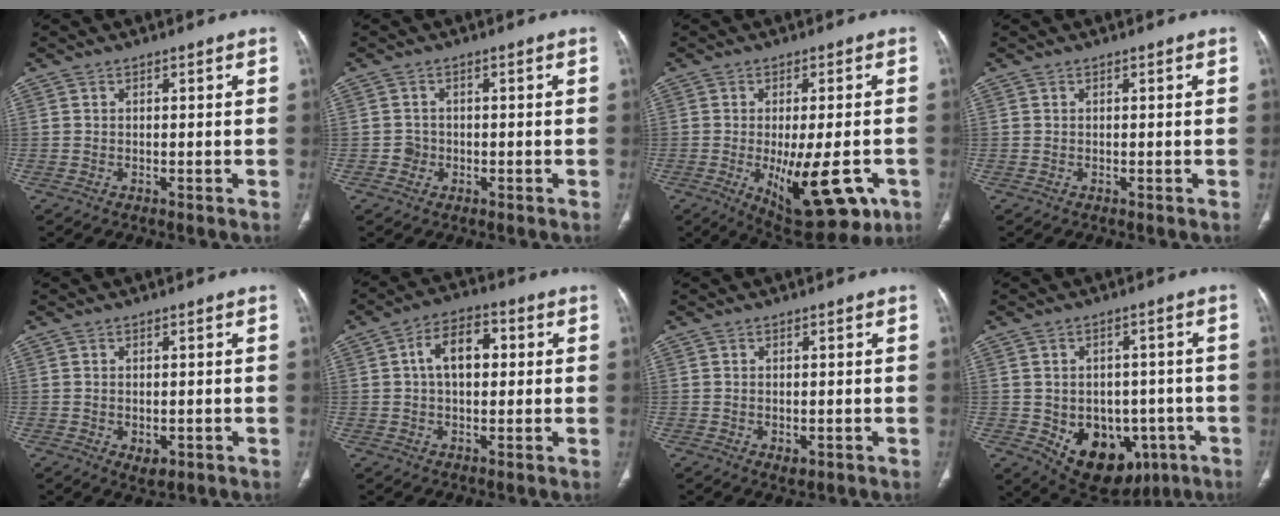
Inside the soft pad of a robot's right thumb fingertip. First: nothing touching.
{"total": 1.8, "force": [-0.5, 1.7, 0.3], "torque": [0.006, 0.008, -0.010]}
{"total": 16.2, "force": [-5.1, 6.5, 14.0], "torque": [-0.183, -0.009, -0.051]}
{"total": 0.0}
{"total": 3.0, "force": [-0.9, 1.9, 2.1], "torque": [-0.027, 0.000, -0.004]}
{"total": 8.8, "force": [1.3, 5.3, 6.9], "torque": [-0.107, 0.022, 0.018]}
{"total": 2.0, "force": [-0.6, 1.3, 1.4], "torque": [-0.018, -0.001, -0.002]}
{"total": 15.4, "force": [-4.9, 11.0, 9.6], "torque": [-0.107, 0.018, -0.044]}